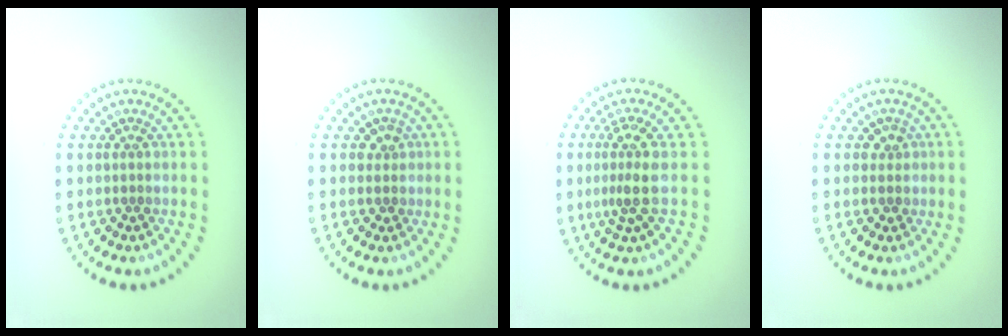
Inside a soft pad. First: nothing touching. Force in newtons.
{"total": 1.4, "press": 1.1, "slide": 0.8}
{"total": 2.8, "press": 2.0, "slide": 2.0}
{"total": 1.3, "press": 1.1, "slide": 0.7}